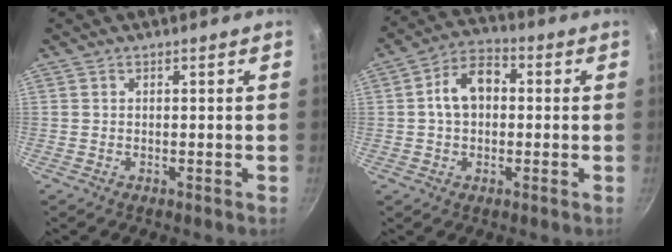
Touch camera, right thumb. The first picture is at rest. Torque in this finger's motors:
{"motor_torque": [-0.63, 0.85, 0.24, 0.43, 0.06]}